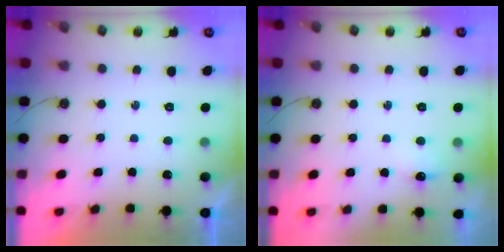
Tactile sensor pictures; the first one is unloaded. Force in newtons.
{"total": 4.6, "press": 4.5, "slide": 0.7}